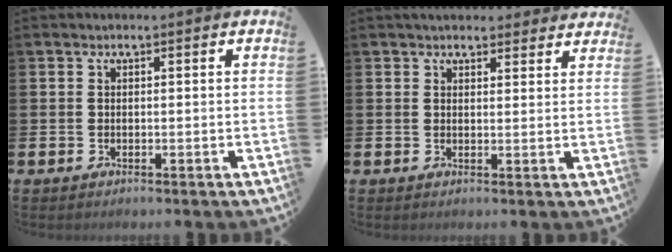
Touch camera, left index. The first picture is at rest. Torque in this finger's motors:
{"motor_torque": [1.10, -1.04, 0.47, 0.09]}